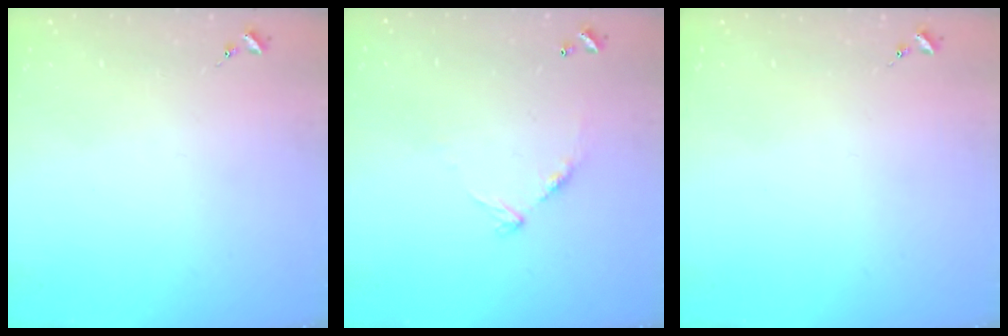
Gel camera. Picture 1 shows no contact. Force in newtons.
{"total": 8.8, "press": 8.8, "slide": 0.7}
{"total": 0.0}